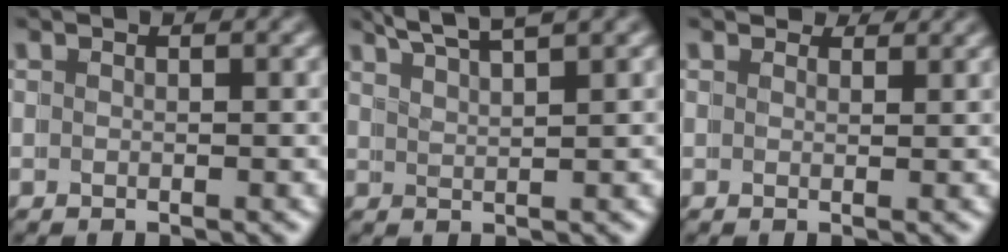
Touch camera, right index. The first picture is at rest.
{"total": 4.8, "force": [4.4, -0.4, 1.8], "torque": [-0.026, 0.012, 0.074]}
{"total": 2.0, "force": [2.0, -0.1, 0.1], "torque": [0.001, -0.001, 0.030]}